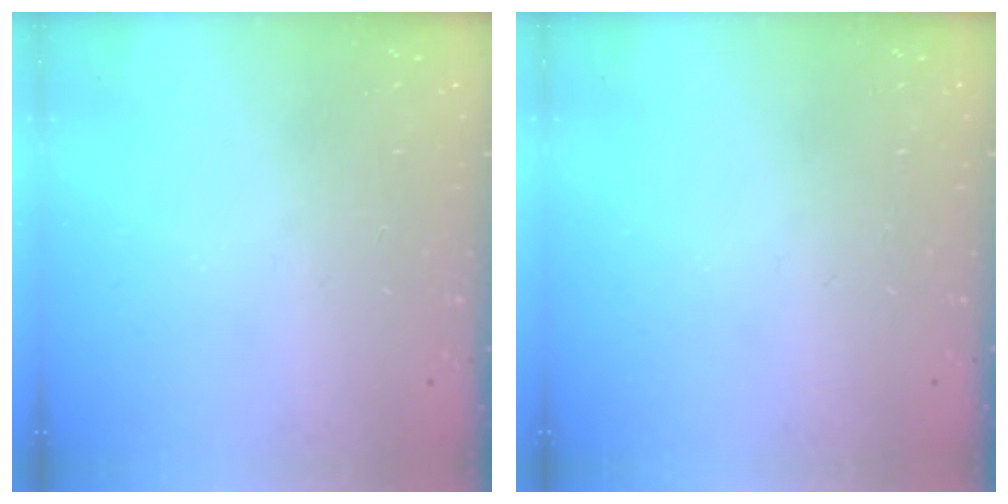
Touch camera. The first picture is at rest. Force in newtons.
{"total": 0.0}